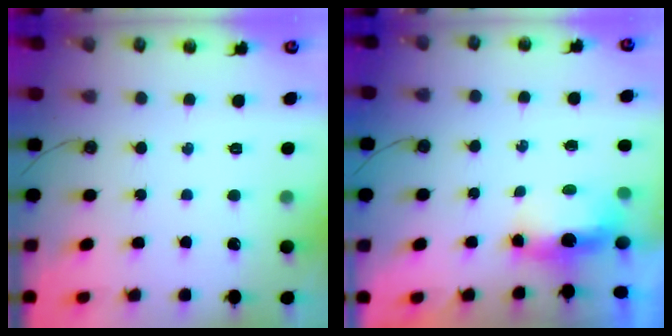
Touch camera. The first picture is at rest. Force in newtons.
{"total": 5.4, "press": 5.4, "slide": 0.7}